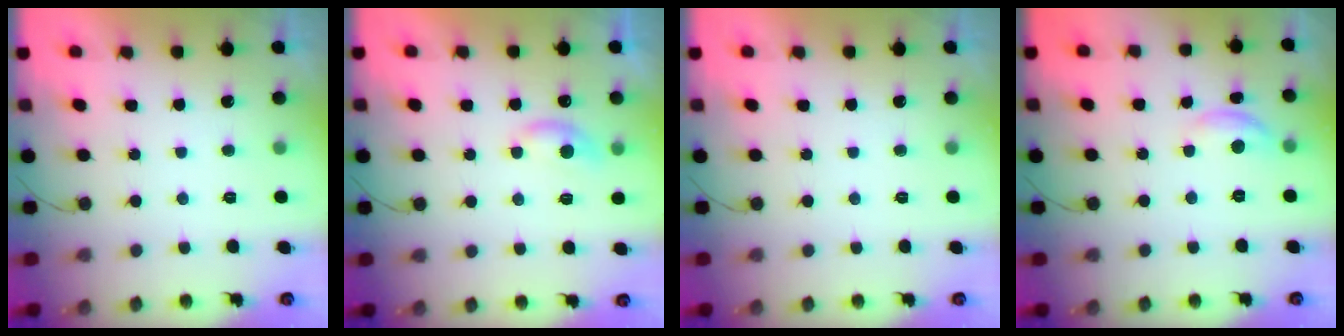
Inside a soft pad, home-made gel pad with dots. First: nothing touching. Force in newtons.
{"total": 6.3, "press": 6.2, "slide": 0.9}
{"total": 0.0}
{"total": 6.5, "press": 6.5, "slide": 0.3}